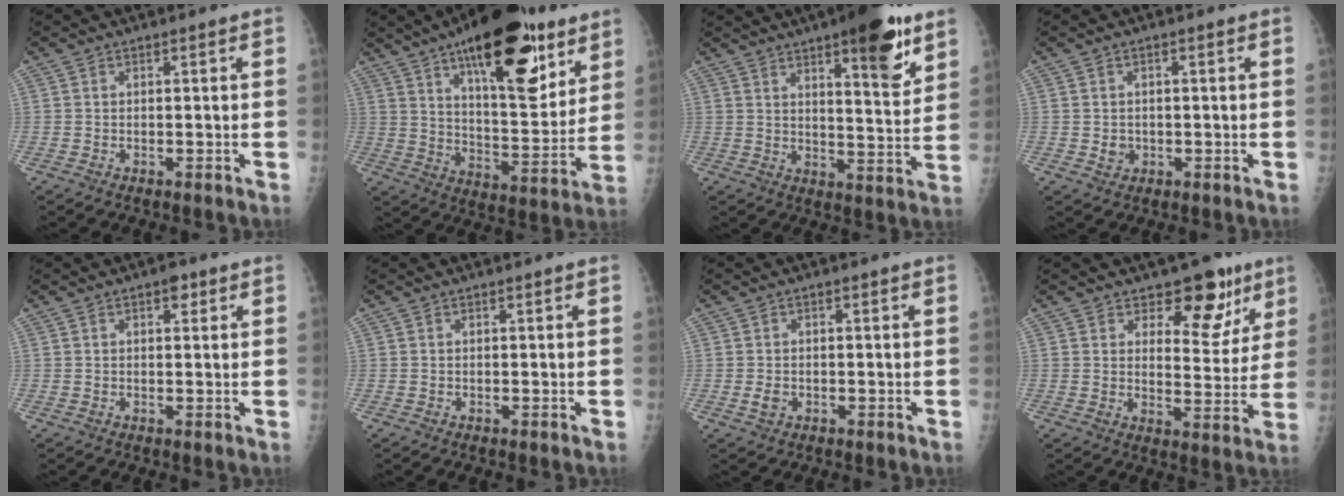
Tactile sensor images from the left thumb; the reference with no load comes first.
{"total": 25.2, "force": [14.2, 9.7, 18.4], "torque": [-0.241, -0.052, 0.224]}
{"total": 14.8, "force": [8.6, 4.1, 11.3], "torque": [-0.130, -0.047, 0.121]}
{"total": 2.1, "force": [-0.5, 1.9, 0.6], "torque": [0.003, 0.001, -0.002]}
{"total": 1.8, "force": [1.0, 1.0, 1.2], "torque": [-0.006, -0.002, 0.011]}
{"total": 0.0}
{"total": 1.8, "force": [-0.7, 1.4, 0.9], "torque": [-0.013, -0.001, -0.012]}
{"total": 10.4, "force": [6.7, 5.9, 5.4], "torque": [-0.019, -0.037, 0.093]}